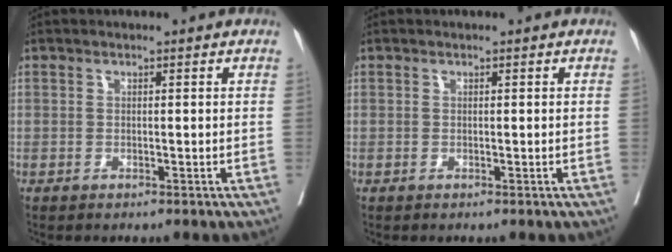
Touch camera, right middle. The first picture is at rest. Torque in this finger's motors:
{"motor_torque": [0.31, -0.30, 0.01, 0.00]}